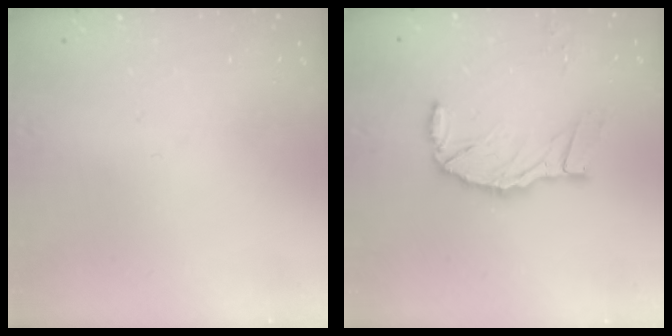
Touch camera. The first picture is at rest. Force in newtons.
{"total": 12.5, "press": 12.3, "slide": 1.8}